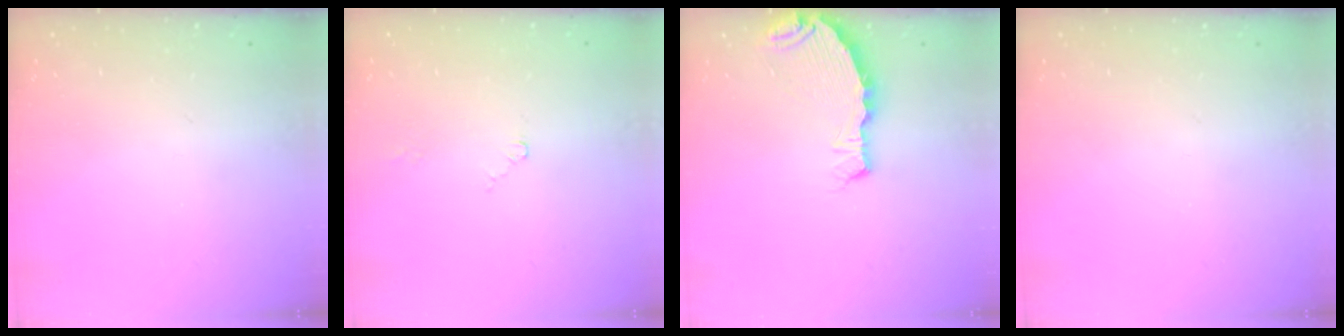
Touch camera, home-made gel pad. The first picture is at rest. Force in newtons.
{"total": 2.0, "press": 2.0, "slide": 0.3}
{"total": 5.8, "press": 5.8, "slide": 0.1}
{"total": 0.0}